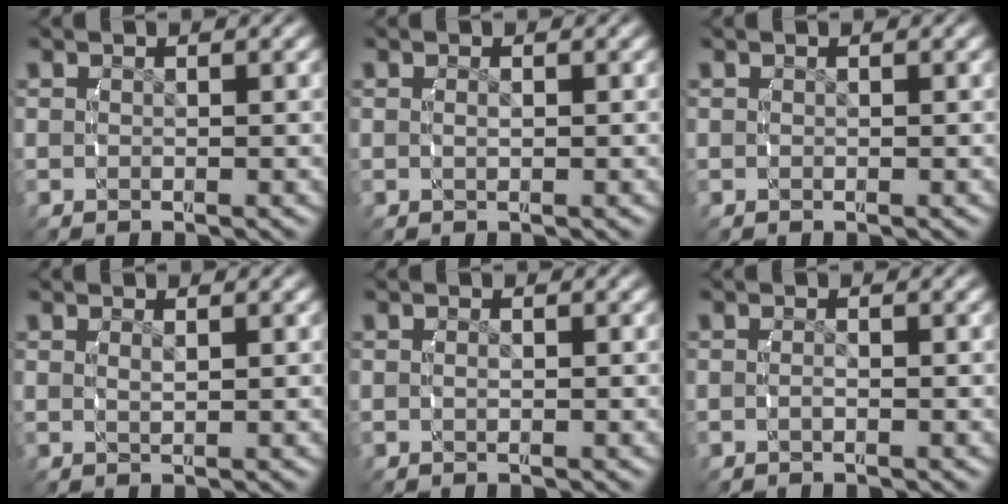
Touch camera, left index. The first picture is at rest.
{"total": 0.6, "force": [0.0, 0.0, 0.6], "torque": [-0.013, -0.004, 0.001]}
{"total": 0.0}
{"total": 0.9, "force": [0.5, -0.5, 0.6], "torque": [-0.010, -0.004, 0.014]}
{"total": 0.5, "force": [-0.2, 0.3, 0.4], "torque": [-0.012, -0.003, -0.002]}
{"total": 0.8, "force": [-0.5, 0.3, 0.5], "torque": [-0.014, 0.000, -0.011]}